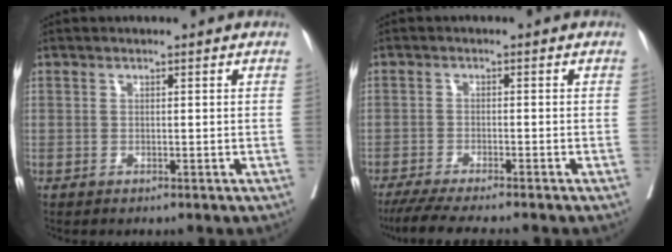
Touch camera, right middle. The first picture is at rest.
{"total": 8.7, "force": [-7.5, -0.6, 4.3], "torque": [-0.049, -0.023, -0.119]}